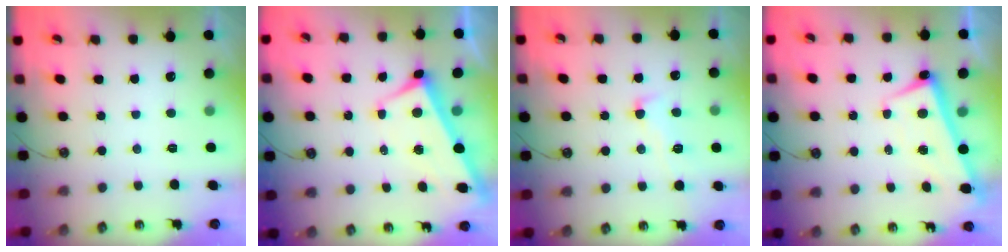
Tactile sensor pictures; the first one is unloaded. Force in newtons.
{"total": 2.9, "press": 2.7, "slide": 0.9}
{"total": 3.0, "press": 2.7, "slide": 1.3}
{"total": 2.6, "press": 2.5, "slide": 0.8}